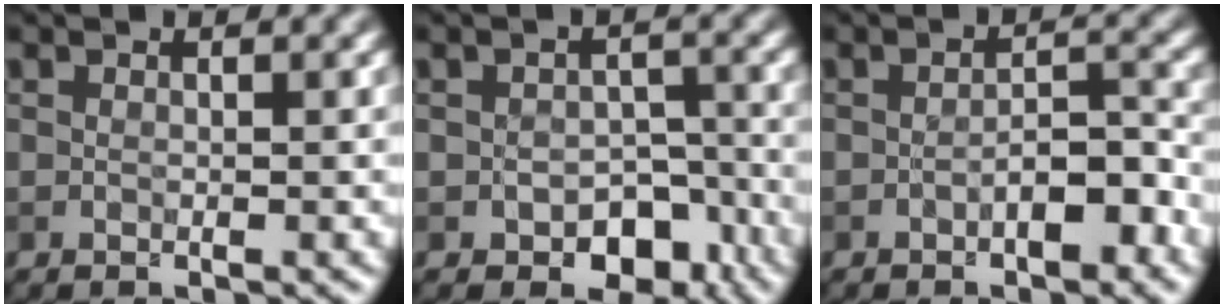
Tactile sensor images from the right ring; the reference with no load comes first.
{"total": 4.7, "force": [-2.4, 3.2, 2.6], "torque": [-0.022, -0.007, -0.030]}
{"total": 2.7, "force": [-1.3, 1.0, 2.1], "torque": [-0.031, 0.013, -0.021]}